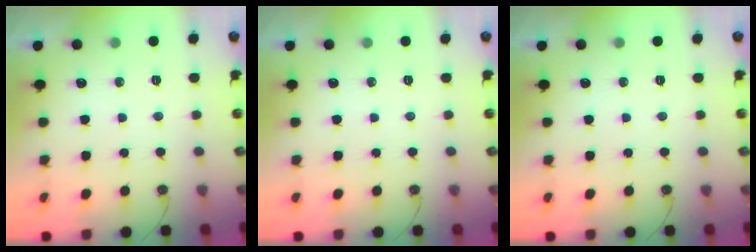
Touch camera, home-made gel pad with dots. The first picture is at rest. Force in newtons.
{"total": 0.0}
{"total": 0.0}